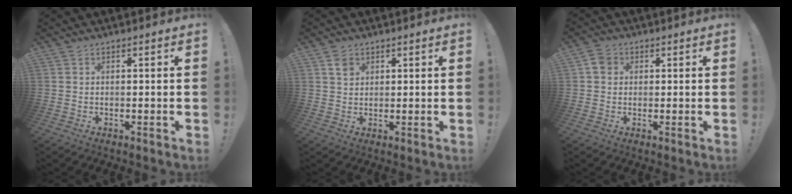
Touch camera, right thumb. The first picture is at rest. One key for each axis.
{"total": 3.4, "fx": 1.9, "fy": 2.6, "fz": 1.3, "tx": -0.007, "ty": -0.006, "tz": 0.033}
{"total": 4.4, "fx": 1.1, "fy": 3.7, "fz": 2.1, "tx": -0.027, "ty": 0.006, "tz": 0.023}